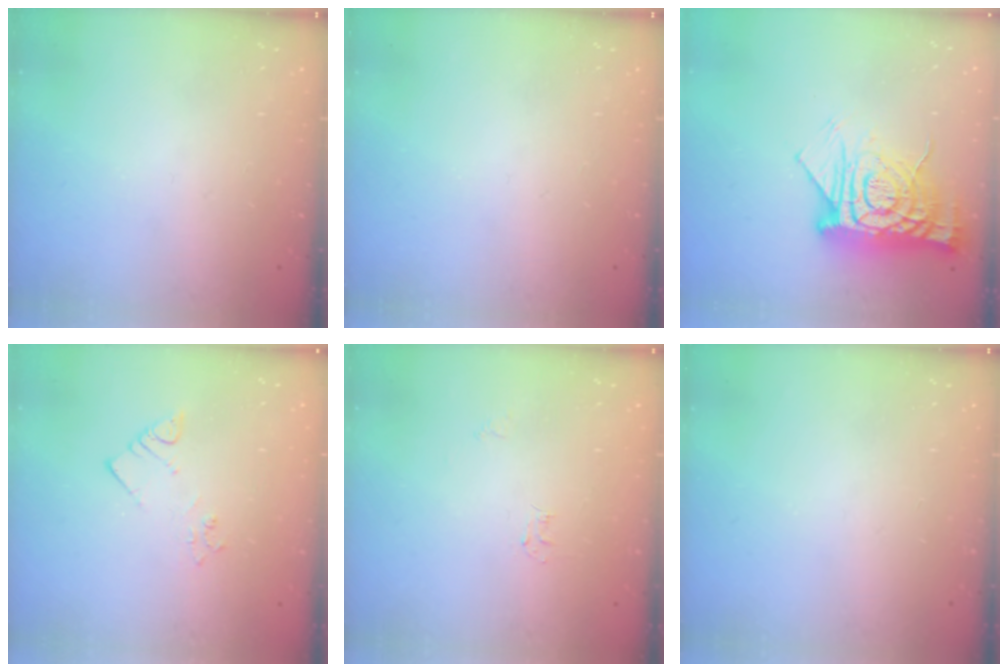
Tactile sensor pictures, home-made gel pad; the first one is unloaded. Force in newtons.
{"total": 0.0}
{"total": 17.9, "press": 17.8, "slide": 1.7}
{"total": 3.7, "press": 3.7, "slide": 0.5}
{"total": 2.7, "press": 2.7, "slide": 0.4}
{"total": 0.0}